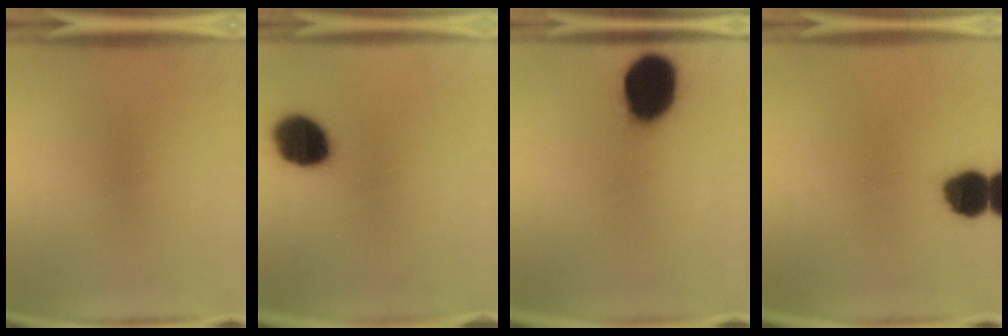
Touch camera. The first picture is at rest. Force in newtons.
{"total": 13.2}
{"total": 17.9}
{"total": 9.5}